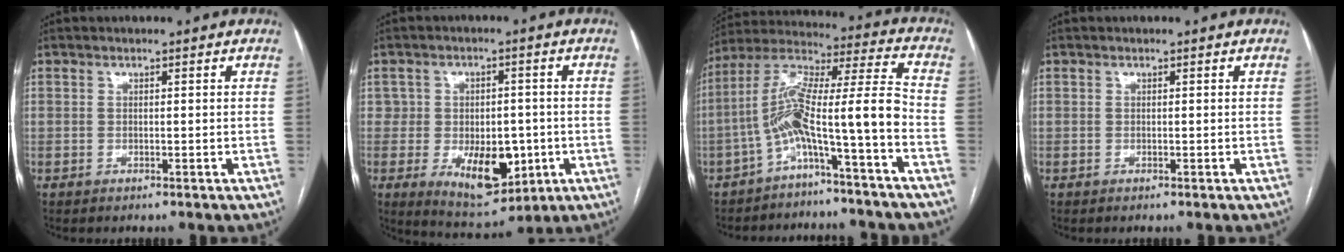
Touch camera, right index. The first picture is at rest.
{"total": 11.3, "force": [-2.5, 6.8, 8.6], "torque": [-0.126, 0.006, -0.019]}
{"total": 11.9, "force": [-5.0, -0.2, 10.8], "torque": [-0.201, 0.046, -0.091]}
{"total": 0.0}